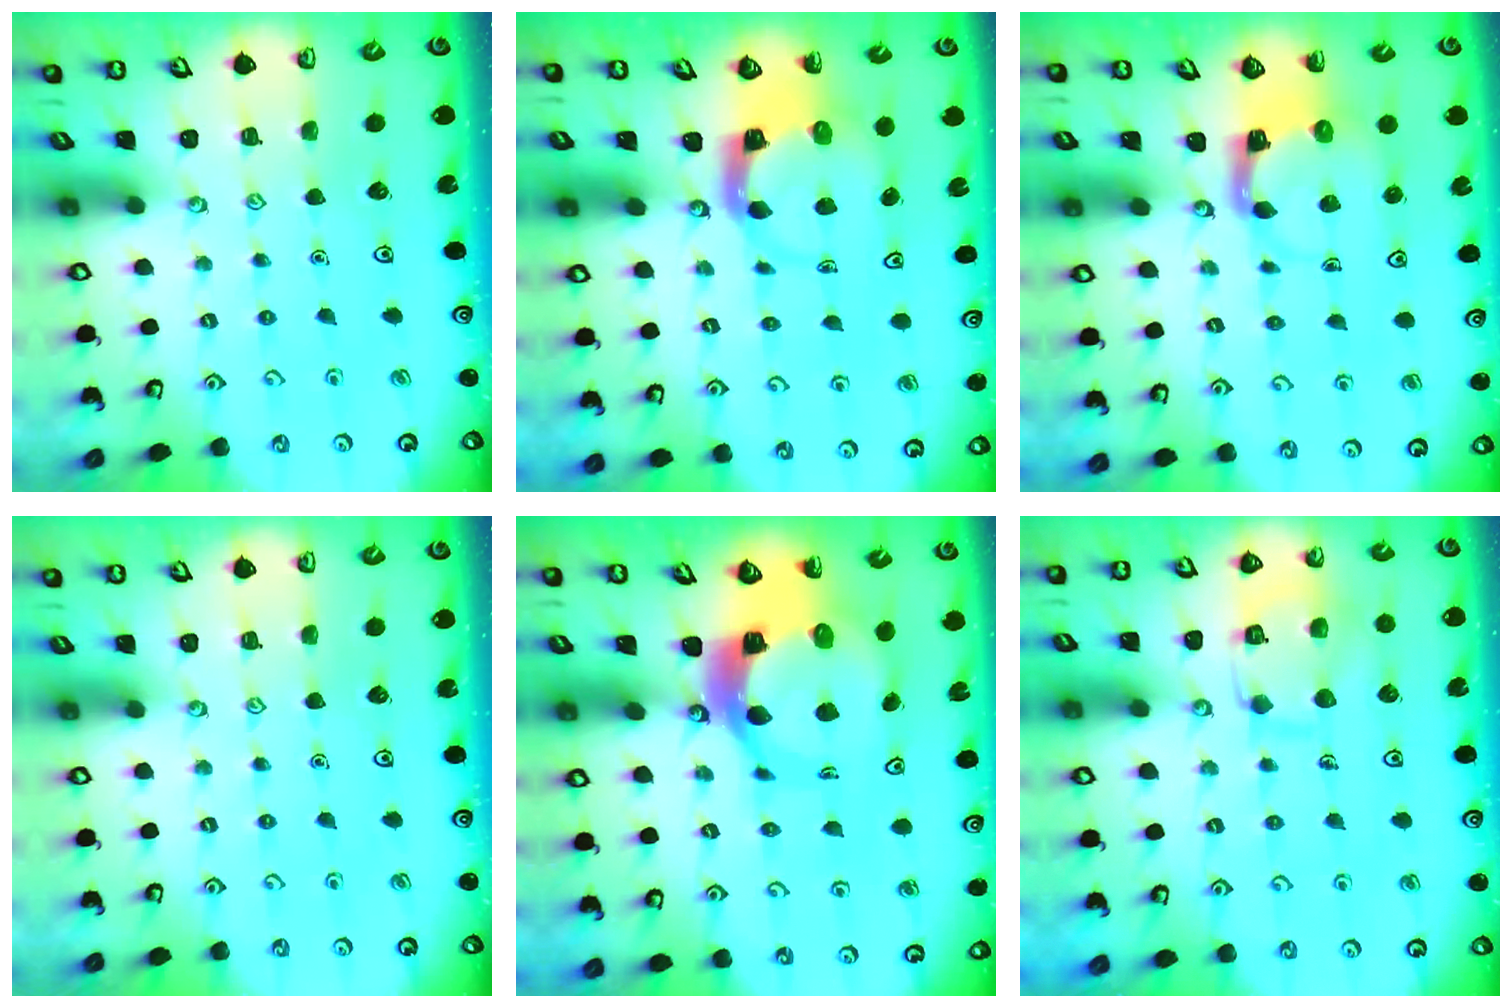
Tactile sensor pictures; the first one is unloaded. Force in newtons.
{"total": 4.0, "press": 3.9, "slide": 0.6}
{"total": 3.7, "press": 3.7, "slide": 0.7}
{"total": 0.0}
{"total": 10.1, "press": 10.0, "slide": 1.5}
{"total": 12.5, "press": 12.5, "slide": 1.0}